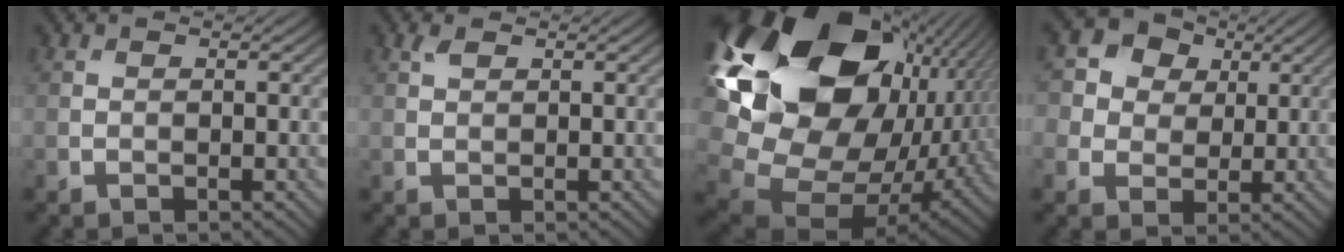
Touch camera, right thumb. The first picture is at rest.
{"total": 1.1, "force": [0.7, 0.5, 0.6], "torque": [-0.019, 0.002, 0.015]}
{"total": 22.0, "force": [6.0, 15.4, 14.5], "torque": [-0.324, -0.014, 0.143]}
{"total": 8.3, "force": [3.2, 7.0, 3.1], "torque": [-0.102, 0.021, 0.050]}